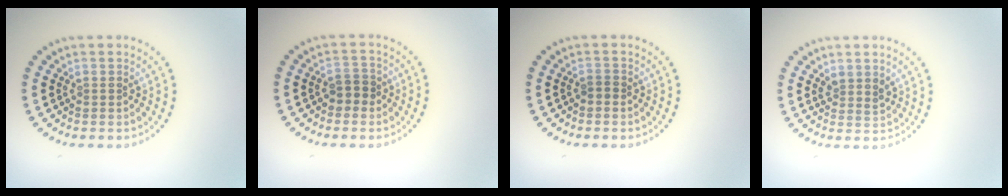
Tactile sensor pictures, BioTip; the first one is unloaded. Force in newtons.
{"total": 1.6, "press": 1.5, "slide": 0.6}
{"total": 0.7, "press": 0.7, "slide": 0.3}
{"total": 1.4, "press": 1.2, "slide": 0.8}